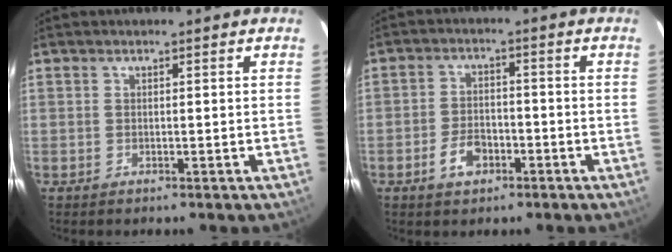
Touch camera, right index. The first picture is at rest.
{"total": 6.3, "force": [-3.1, 3.9, 3.8], "torque": [-0.082, 0.007, -0.048]}